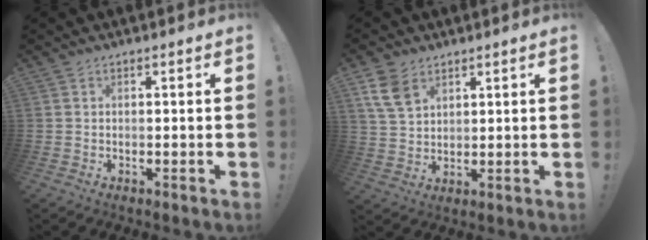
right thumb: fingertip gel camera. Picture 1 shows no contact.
{"total": 8.7, "force": [5.0, 5.5, 4.4], "torque": [-0.084, -0.011, 0.103]}